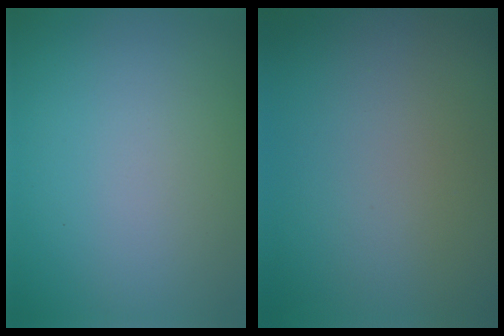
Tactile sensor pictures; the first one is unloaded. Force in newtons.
{"total": 0.0}